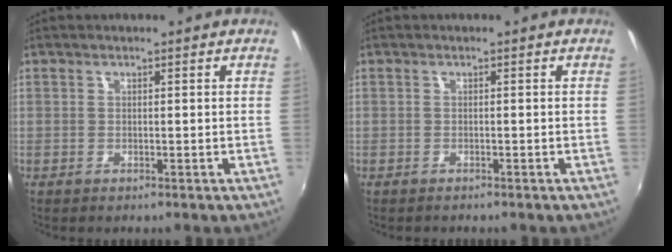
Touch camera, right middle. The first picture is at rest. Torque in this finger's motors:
{"motor_torque": [-0.42, -0.02, -0.05, 0.00]}